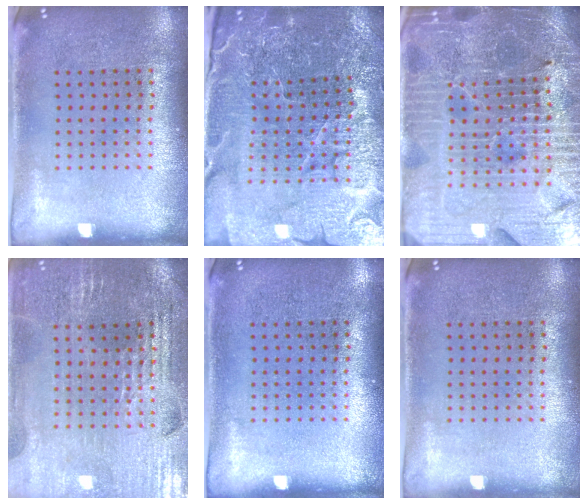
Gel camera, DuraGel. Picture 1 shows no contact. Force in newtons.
{"total": 4.9, "press": 4.7, "slide": 1.4}
{"total": 5.9, "press": 5.3, "slide": 2.4}
{"total": 2.8, "press": 2.8, "slide": 0.5}
{"total": 0.0}
{"total": 0.0}